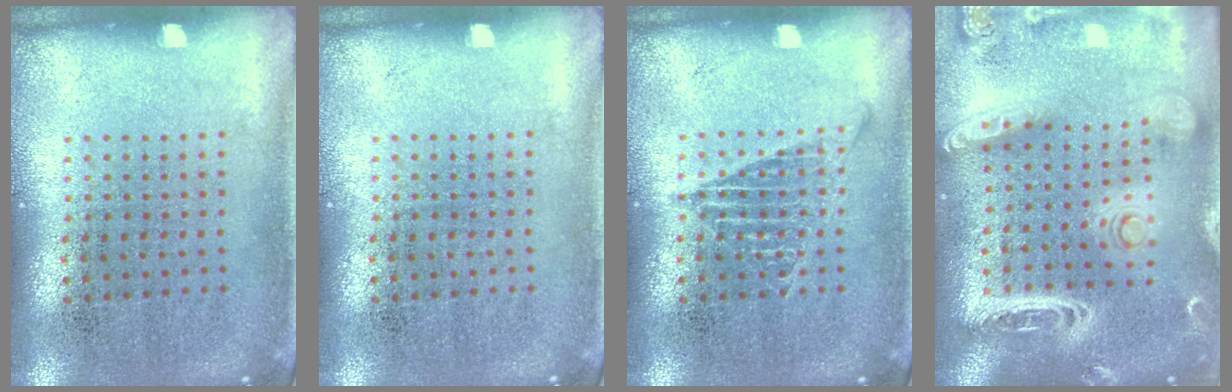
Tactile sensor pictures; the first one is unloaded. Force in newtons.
{"total": 0.0}
{"total": 1.4, "press": 1.4, "slide": 0.2}
{"total": 3.0, "press": 2.5, "slide": 1.6}